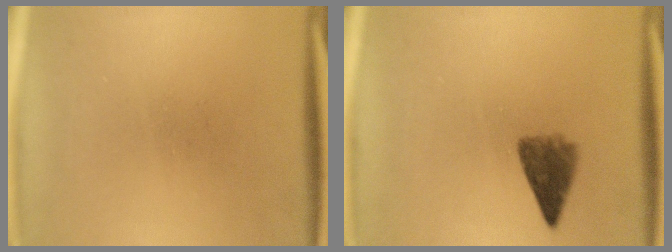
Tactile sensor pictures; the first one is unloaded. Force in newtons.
{"total": 4.2}